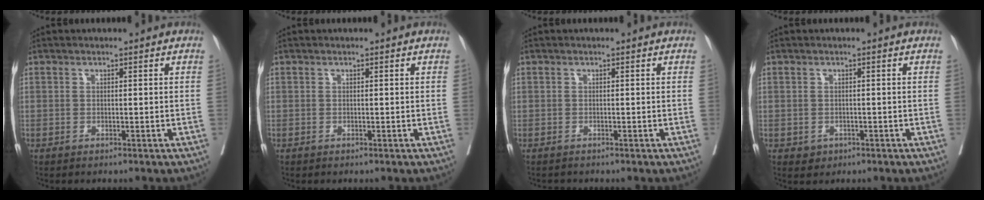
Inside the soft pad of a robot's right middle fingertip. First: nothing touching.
{"total": 0.0}
{"total": 0.6, "force": [-0.5, 0.3, -0.1], "torque": [-0.010, -0.001, -0.011]}
{"total": 1.4, "force": [-0.6, 1.2, 0.4], "torque": [-0.008, 0.001, -0.001]}